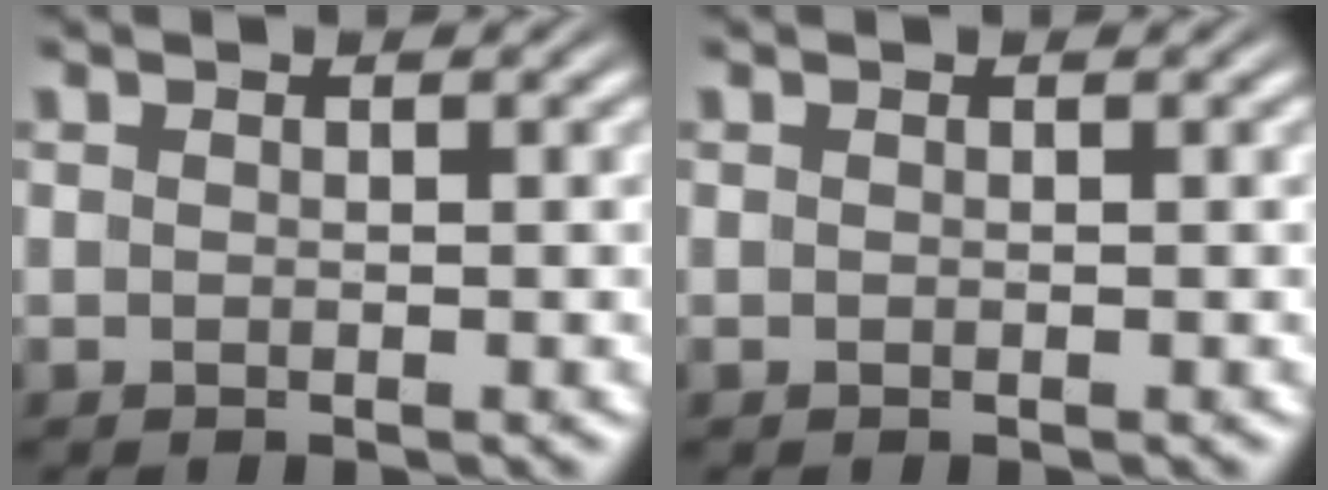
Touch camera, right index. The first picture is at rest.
{"total": 0.0}